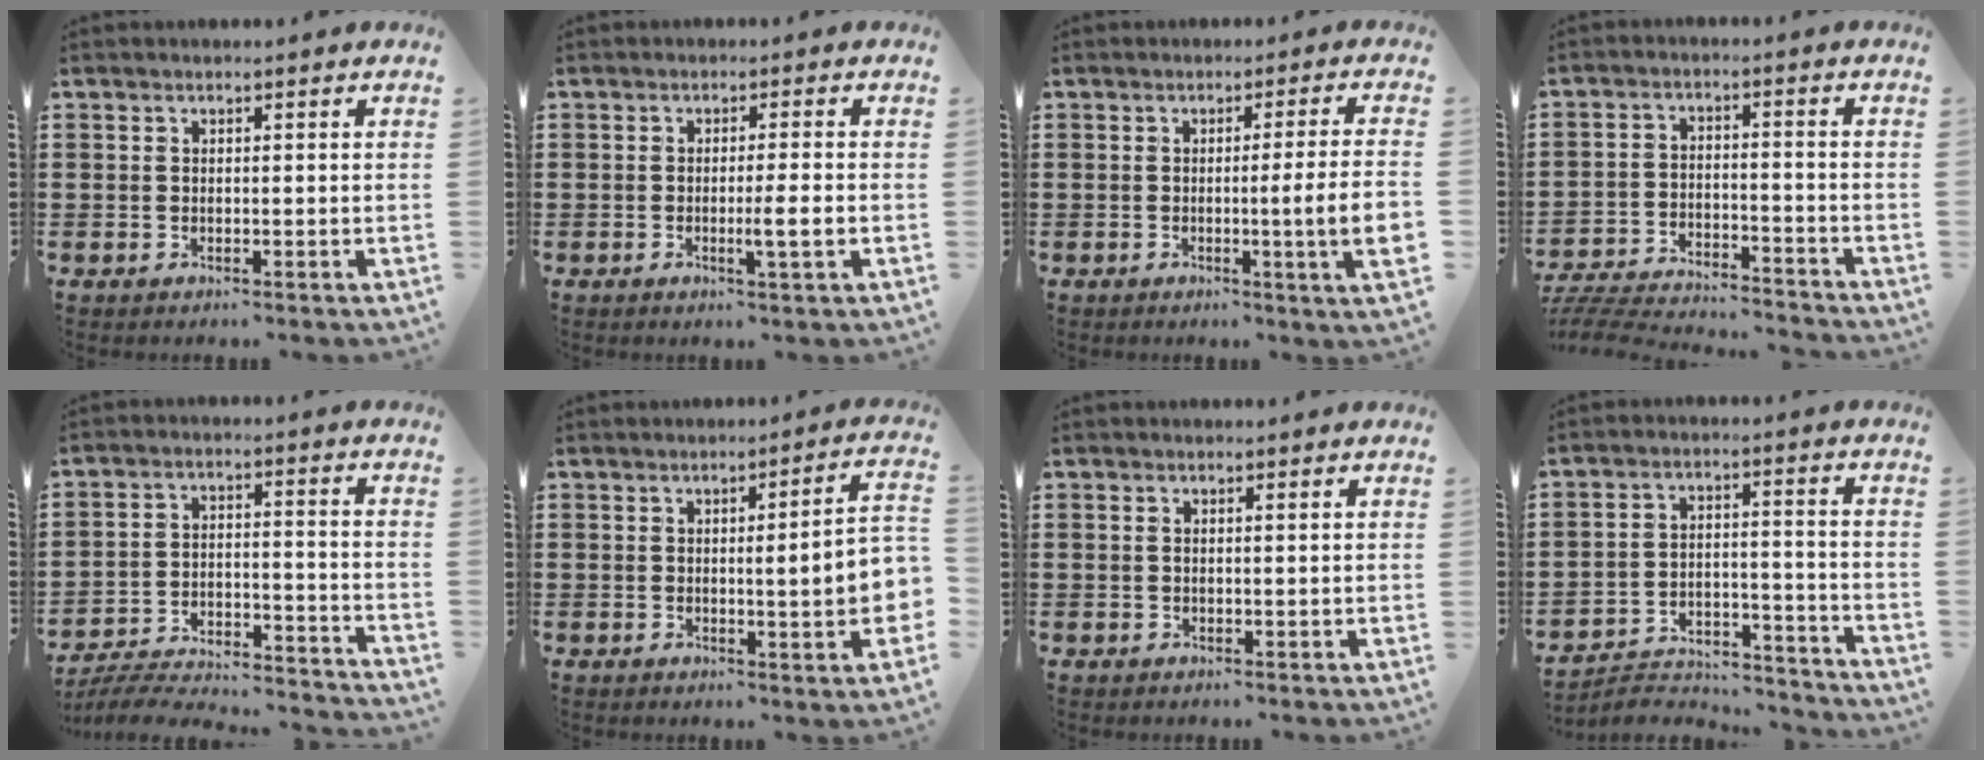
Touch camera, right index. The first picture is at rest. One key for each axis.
{"total": 3.4, "fx": -0.9, "fy": -0.2, "fz": 3.3, "tx": -0.054, "ty": -0.010, "tz": -0.017}
{"total": 7.0, "fx": -0.8, "fy": -0.4, "fz": 6.9, "tx": -0.109, "ty": -0.017, "tz": -0.016}
{"total": 5.8, "fx": -5.7, "fy": 0.1, "fz": 1.0, "tx": -0.029, "ty": -0.001, "tz": -0.116}
{"total": 4.9, "fx": -4.7, "fy": 0.6, "fz": 1.4, "tx": -0.031, "ty": -0.005, "tz": -0.098}
{"total": 6.2, "fx": -0.3, "fy": 0.5, "fz": 6.2, "tx": -0.090, "ty": -0.015, "tz": -0.009}
{"total": 0.7, "fx": 0.3, "fy": 0.1, "fz": 0.7, "tx": -0.014, "ty": 0.000, "tz": 0.005}
{"total": 5.1, "fx": -4.9, "fy": 1.1, "fz": 0.9, "tx": -0.015, "ty": 0.012, "tz": -0.098}